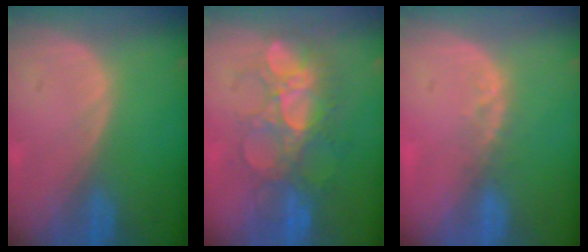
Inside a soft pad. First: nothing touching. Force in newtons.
{"total": 9.2, "press": 8.8, "slide": 2.5}
{"total": 2.1, "press": 1.8, "slide": 1.1}